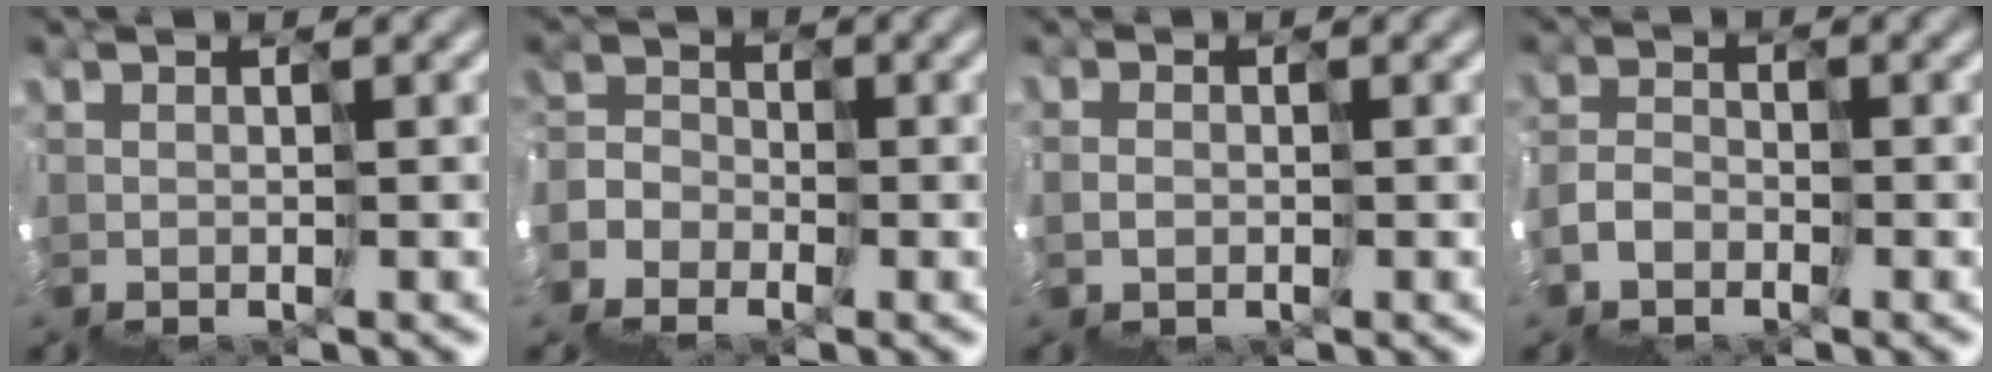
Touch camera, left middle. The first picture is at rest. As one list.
[{"total": 7.1, "force": [-6.0, 3.3, -1.7], "torque": [0.031, -0.013, -0.098]}, {"total": 1.3, "force": [-1.0, 0.7, -0.3], "torque": [0.013, -0.006, -0.019]}, {"total": 4.2, "force": [-3.6, 1.6, -1.3], "torque": [0.033, -0.002, -0.065]}]